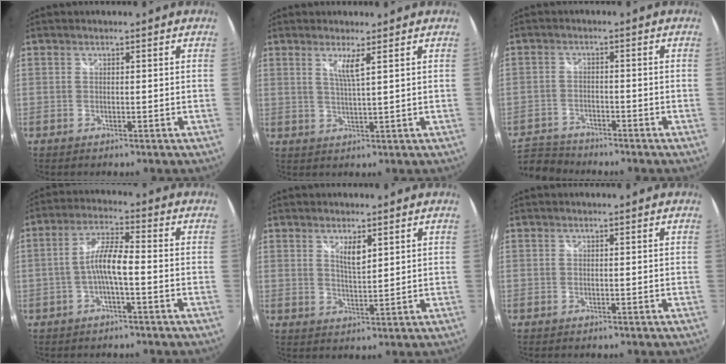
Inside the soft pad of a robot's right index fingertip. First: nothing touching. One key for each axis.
{"total": 3.1, "fx": 1.6, "fy": -0.4, "fz": 2.7, "tx": -0.054, "ty": -0.009, "tz": 0.029}
{"total": 8.4, "fx": -7.7, "fy": 2.7, "fz": 1.7, "tx": -0.064, "ty": 0.002, "tz": -0.141}
{"total": 6.2, "fx": -1.8, "fy": 0.9, "fz": 5.9, "tx": -0.122, "ty": 0.012, "tz": -0.032}
{"total": 3.7, "fx": 1.9, "fy": 1.1, "fz": 3.0, "tx": -0.050, "ty": -0.005, "tz": 0.032}
{"total": 0.0}